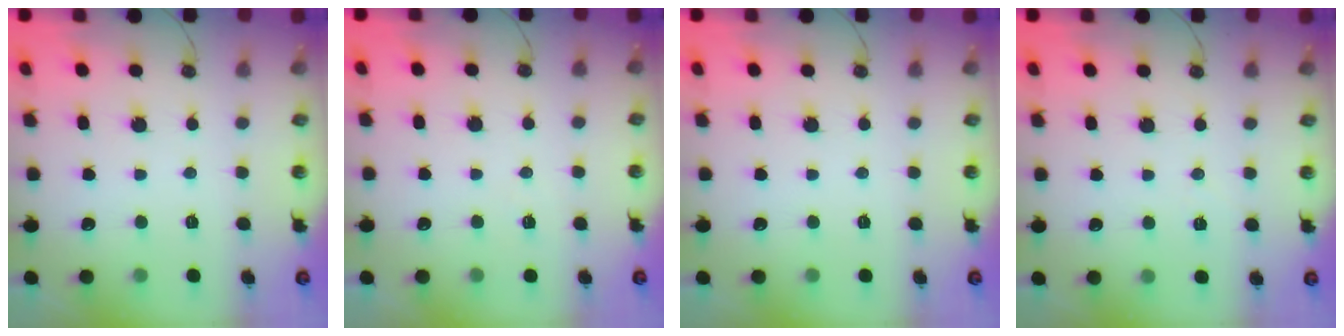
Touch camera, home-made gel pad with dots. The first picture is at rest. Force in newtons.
{"total": 5.1, "press": 5.0, "slide": 0.6}
{"total": 0.0}
{"total": 3.3, "press": 3.2, "slide": 0.9}